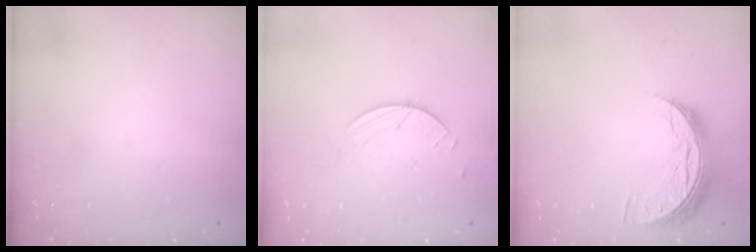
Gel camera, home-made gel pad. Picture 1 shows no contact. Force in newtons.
{"total": 2.6, "press": 2.6, "slide": 0.3}
{"total": 8.7, "press": 8.7, "slide": 0.7}